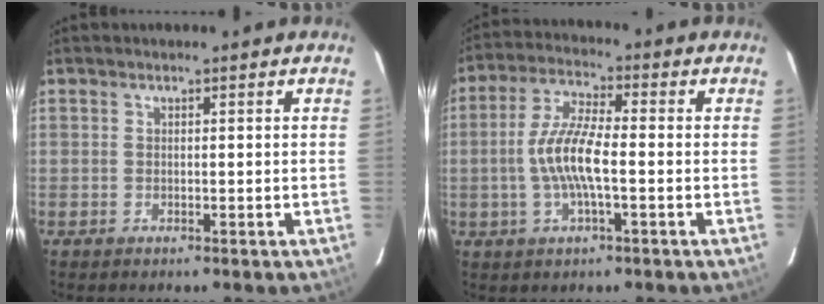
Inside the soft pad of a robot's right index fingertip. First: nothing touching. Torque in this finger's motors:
{"motor_torque": [1.09, -0.63, 0.56, 0.18]}